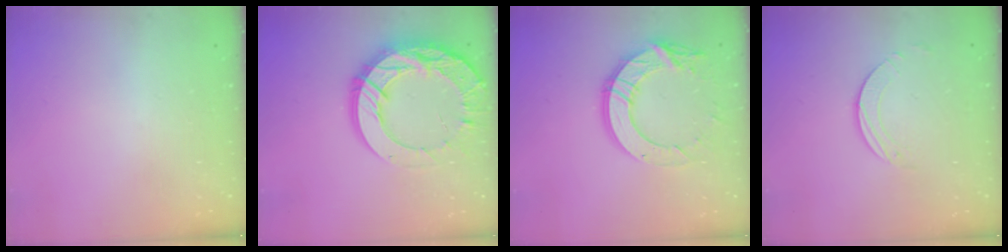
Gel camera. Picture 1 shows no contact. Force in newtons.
{"total": 25.1, "press": 25.0, "slide": 2.3}
{"total": 15.4, "press": 15.3, "slide": 1.3}
{"total": 1.9, "press": 1.9, "slide": 0.2}